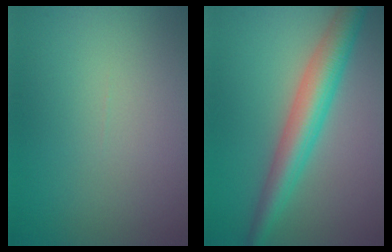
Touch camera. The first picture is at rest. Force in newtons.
{"total": 5.4, "press": 5.4, "slide": 0.0}